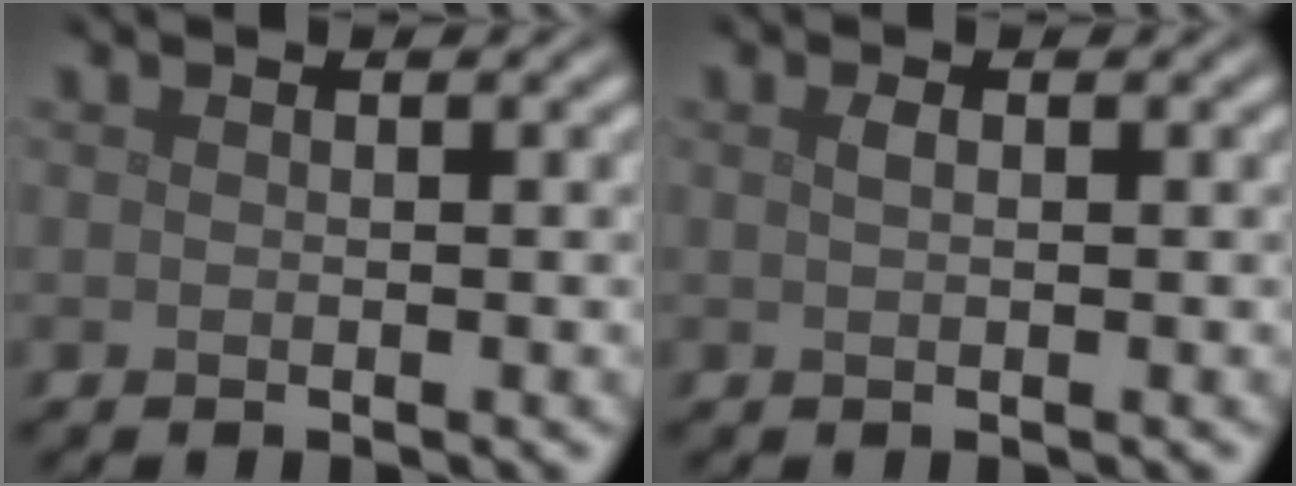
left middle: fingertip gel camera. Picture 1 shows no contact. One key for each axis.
{"total": 0.8, "fx": 0.2, "fy": 0.3, "fz": 0.7, "tx": -0.015, "ty": 0.003, "tz": 0.005}